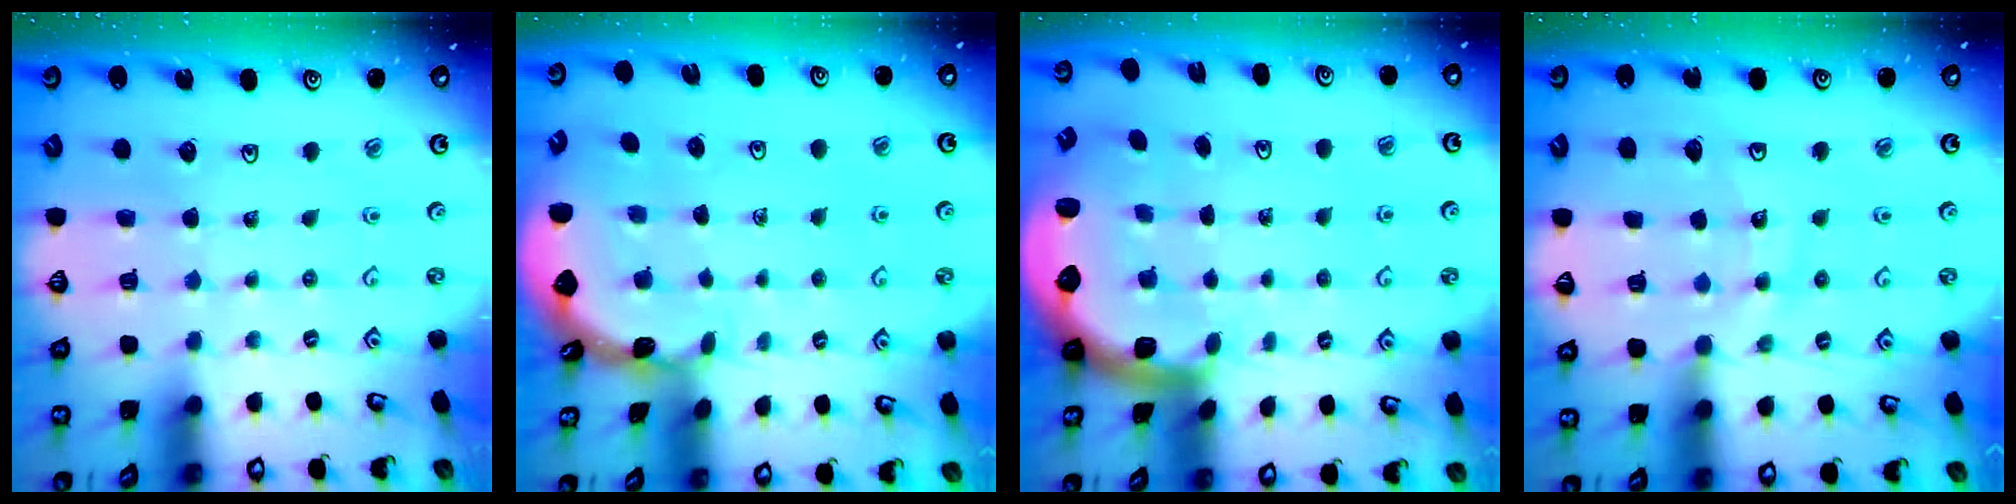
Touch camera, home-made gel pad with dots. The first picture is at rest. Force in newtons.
{"total": 1.6, "press": 1.5, "slide": 0.1}
{"total": 2.9, "press": 2.6, "slide": 1.4}
{"total": 12.0, "press": 11.9, "slide": 1.5}